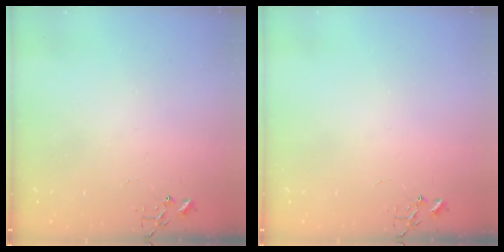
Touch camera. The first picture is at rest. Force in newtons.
{"total": 0.0}